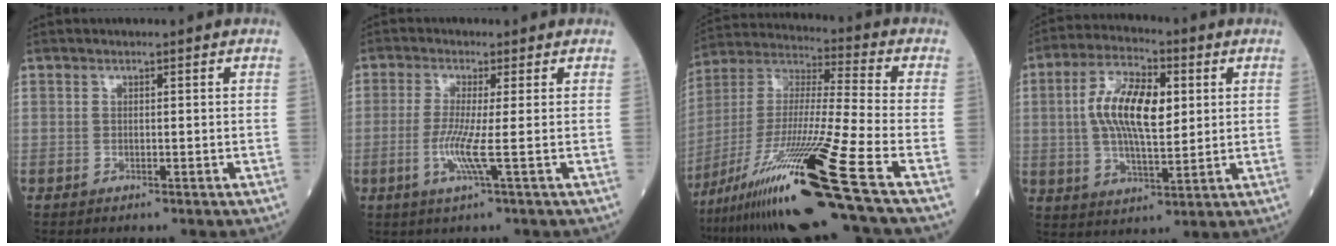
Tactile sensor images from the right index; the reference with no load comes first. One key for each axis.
{"total": 4.6, "fx": -1.1, "fy": -0.8, "fz": 4.5, "tx": -0.099, "ty": -0.012, "tz": -0.024}
{"total": 23.8, "fx": -14.1, "fy": -1.7, "fz": 19.1, "tx": -0.362, "ty": -0.045, "tz": -0.263}
{"total": 12.0, "fx": 2.0, "fy": 4.7, "fz": 10.9, "tx": -0.213, "ty": 0.013, "tz": 0.036}